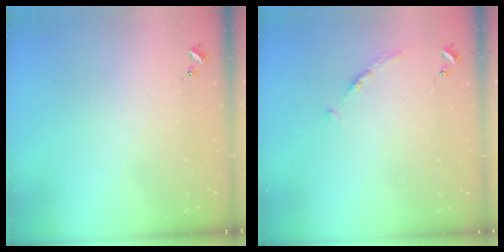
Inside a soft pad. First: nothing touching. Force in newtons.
{"total": 3.9, "press": 3.9, "slide": 0.5}